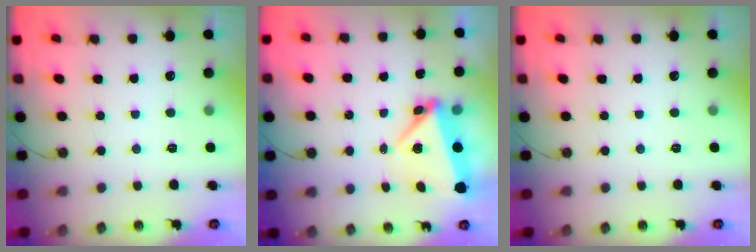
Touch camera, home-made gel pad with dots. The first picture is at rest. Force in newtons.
{"total": 5.9, "press": 5.0, "slide": 3.1}
{"total": 0.0}